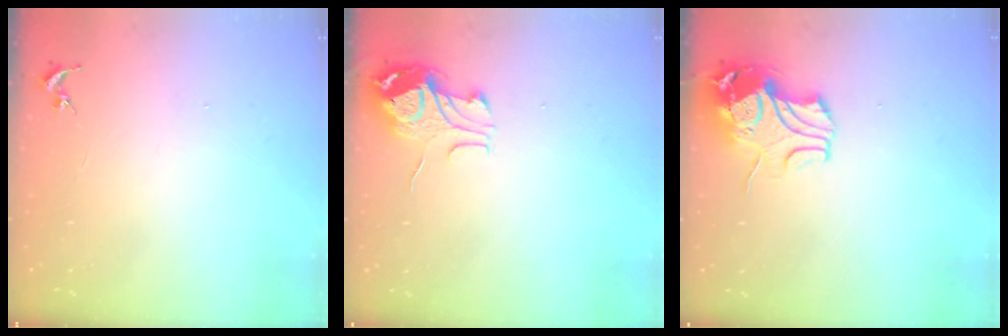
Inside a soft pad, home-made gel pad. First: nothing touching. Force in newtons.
{"total": 9.8, "press": 9.8, "slide": 1.2}
{"total": 11.3, "press": 11.2, "slide": 1.6}